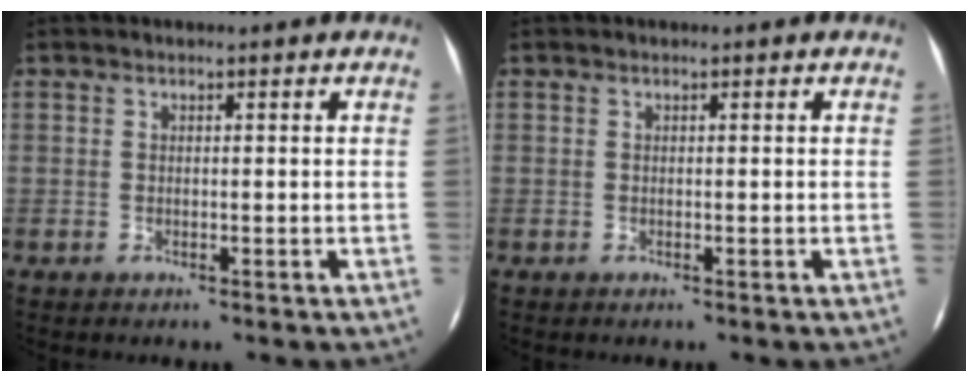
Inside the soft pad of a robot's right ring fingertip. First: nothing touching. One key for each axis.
{"total": 0.0}